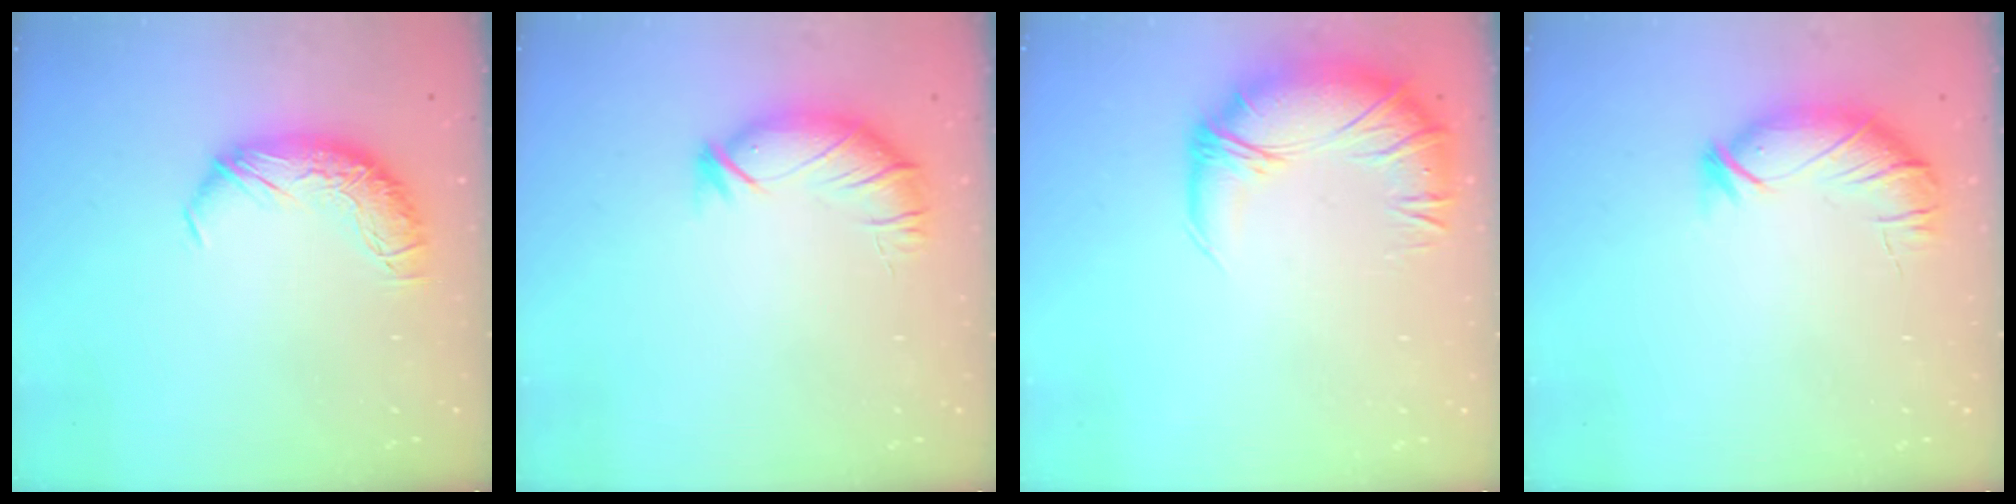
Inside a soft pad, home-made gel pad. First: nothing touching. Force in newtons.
{"total": 3.2, "press": 2.5, "slide": 1.9}
{"total": 2.7, "press": 0.8, "slide": 2.6}
{"total": 3.0, "press": 2.5, "slide": 1.7}